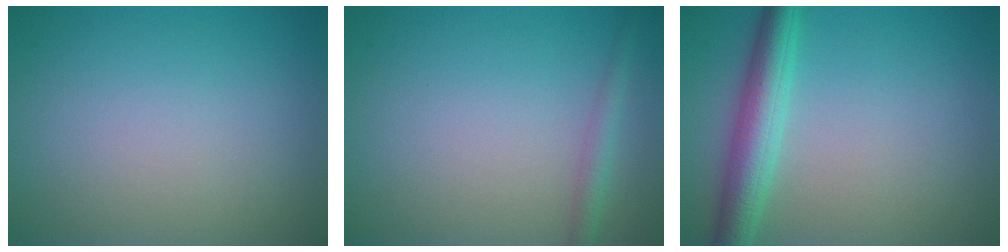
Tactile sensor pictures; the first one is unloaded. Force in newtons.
{"total": 1.8, "press": 1.8, "slide": 0.1}
{"total": 4.6, "press": 4.6, "slide": 0.1}